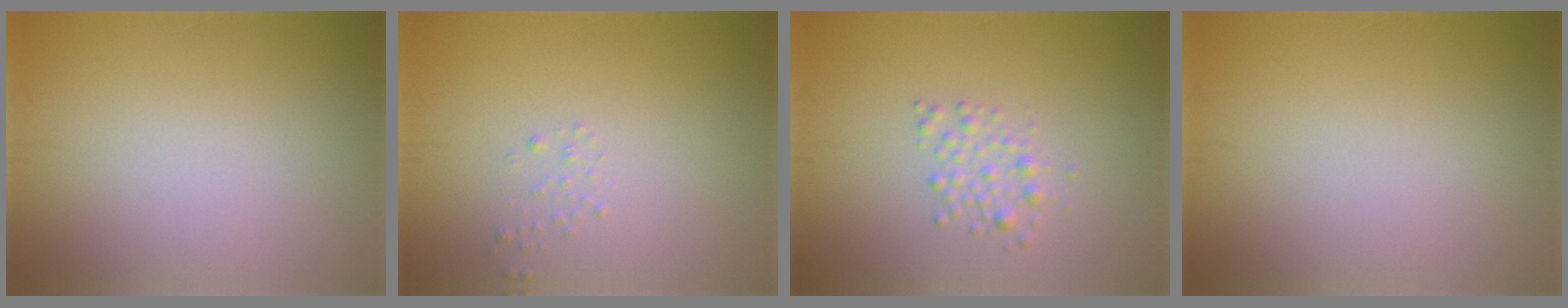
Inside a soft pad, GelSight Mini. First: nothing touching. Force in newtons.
{"total": 0.6, "press": 0.6, "slide": 0.0}
{"total": 1.7, "press": 1.7, "slide": 0.0}
{"total": 0.0}